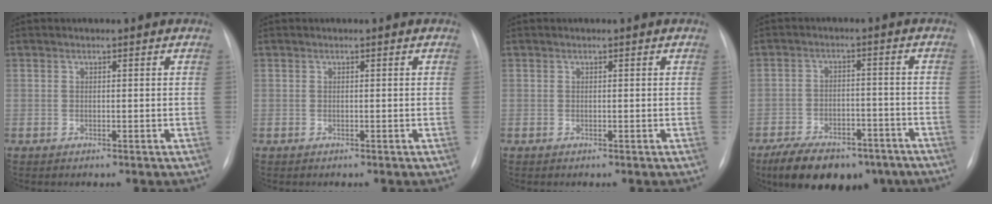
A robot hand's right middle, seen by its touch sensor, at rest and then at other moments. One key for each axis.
{"total": 0.0}
{"total": 0.0}
{"total": 15.2, "fx": -10.9, "fy": 7.1, "fz": 7.9, "tx": -0.135, "ty": 0.001, "tz": -0.160}